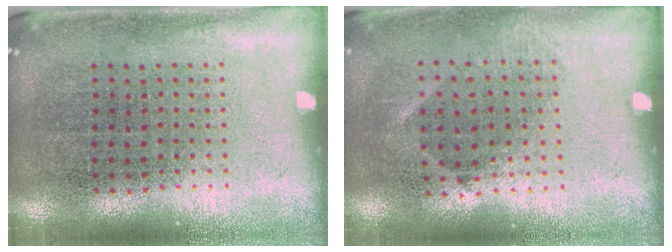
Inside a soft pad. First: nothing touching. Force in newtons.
{"total": 0.9, "press": 0.7, "slide": 0.6}